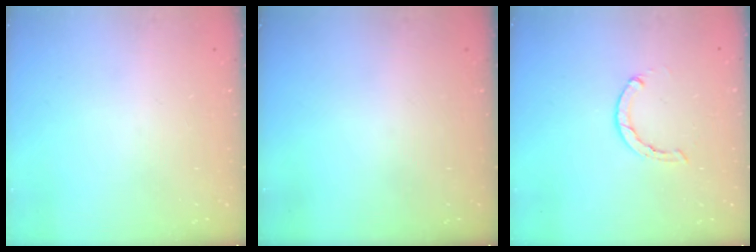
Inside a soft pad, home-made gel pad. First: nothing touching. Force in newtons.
{"total": 0.0}
{"total": 1.5, "press": 1.5, "slide": 0.2}